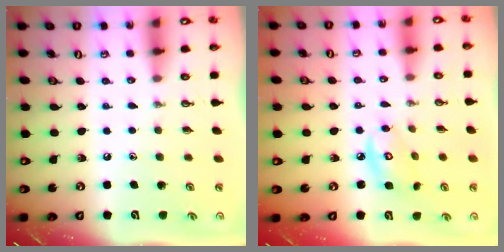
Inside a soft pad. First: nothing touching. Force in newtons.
{"total": 6.7, "press": 6.7, "slide": 0.3}